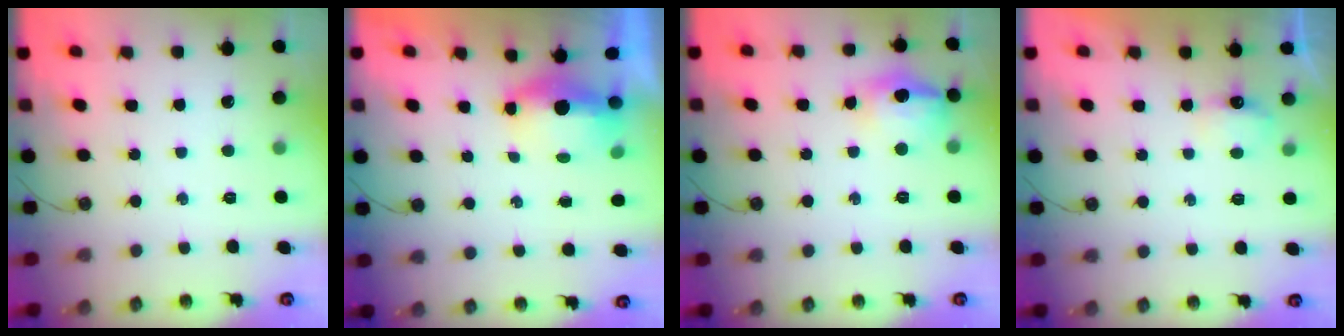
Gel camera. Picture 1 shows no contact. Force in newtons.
{"total": 5.3, "press": 5.1, "slide": 1.3}
{"total": 14.0, "press": 13.9, "slide": 1.5}
{"total": 4.8, "press": 4.7, "slide": 0.7}